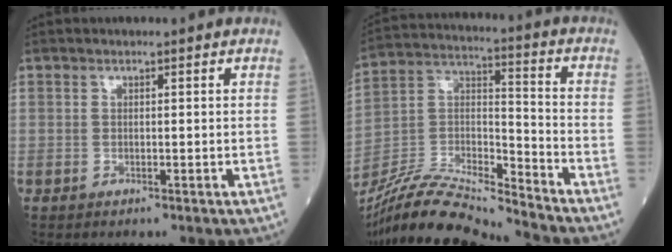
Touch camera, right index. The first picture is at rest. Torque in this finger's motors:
{"motor_torque": [-0.85, -0.87, -0.35, -0.19]}